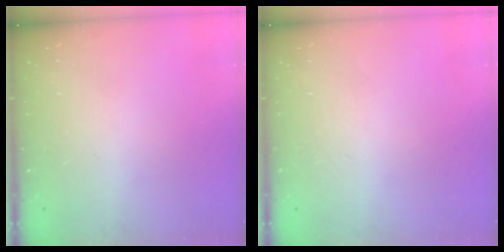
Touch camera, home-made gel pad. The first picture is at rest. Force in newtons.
{"total": 0.0}